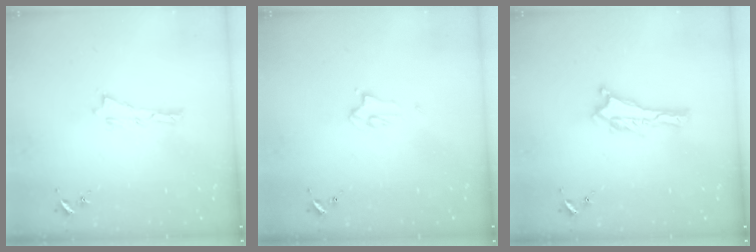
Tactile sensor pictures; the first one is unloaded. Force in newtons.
{"total": 2.2, "press": 2.2, "slide": 0.2}
{"total": 0.0}